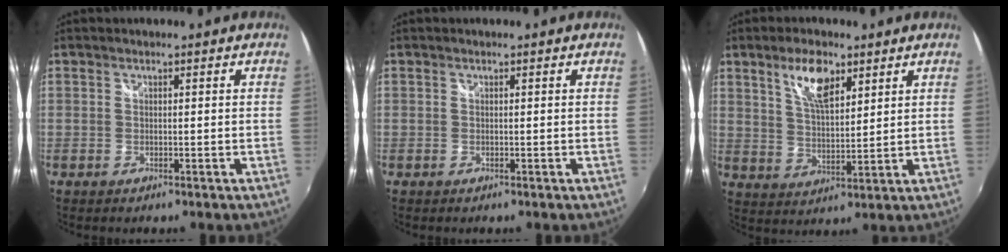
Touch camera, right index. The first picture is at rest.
{"total": 0.0}
{"total": 8.1, "force": [4.8, 3.2, 5.7], "torque": [-0.103, 0.008, 0.091]}